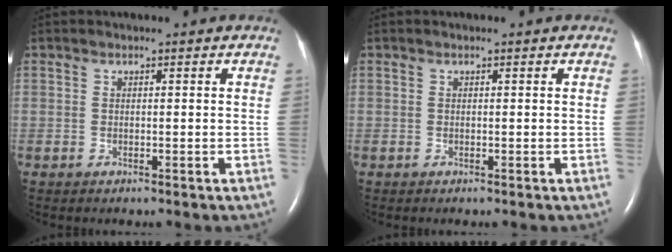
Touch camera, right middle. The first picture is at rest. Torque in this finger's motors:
{"motor_torque": [-0.01, 0.01, 0.00, 0.00]}